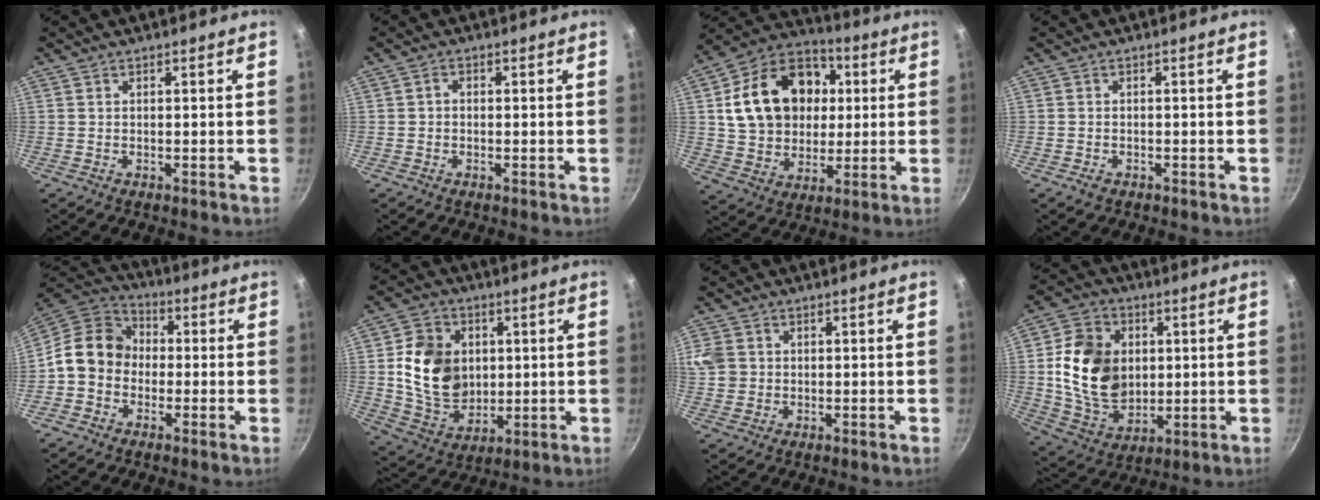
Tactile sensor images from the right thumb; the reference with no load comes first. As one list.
[{"total": 1.3, "force": [-0.2, 1.0, 0.8], "torque": [-0.015, 0.007, -0.007]}, {"total": 21.1, "force": [3.7, 16.3, 12.9], "torque": [-0.189, 0.024, 0.063]}, {"total": 1.6, "force": [-1.0, 1.0, 0.8], "torque": [-0.016, 0.005, -0.016]}, {"total": 11.9, "force": [-1.0, 10.1, 6.2], "torque": [-0.074, 0.034, -0.044]}, {"total": 15.4, "force": [1.9, 12.2, 9.2], "torque": [-0.135, -0.005, 0.044]}, {"total": 7.5, "force": [1.1, 6.7, 3.2], "torque": [-0.070, 0.004, 0.018]}, {"total": 17.4, "force": [1.9, 13.2, 11.2], "torque": [-0.176, -0.003, 0.042]}]